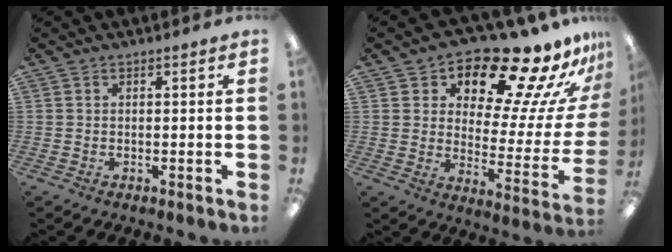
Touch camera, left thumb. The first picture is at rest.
{"total": 17.9, "force": [14.5, 4.9, 9.3], "torque": [-0.135, -0.120, 0.230]}